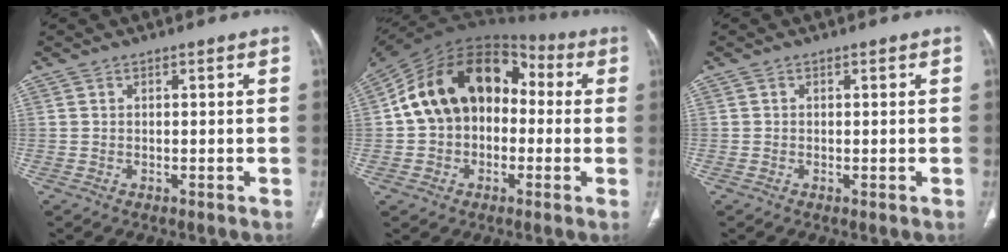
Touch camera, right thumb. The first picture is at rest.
{"total": 18.8, "force": [1.0, 13.8, 12.8], "torque": [-0.187, 0.051, 0.004]}
{"total": 0.0}